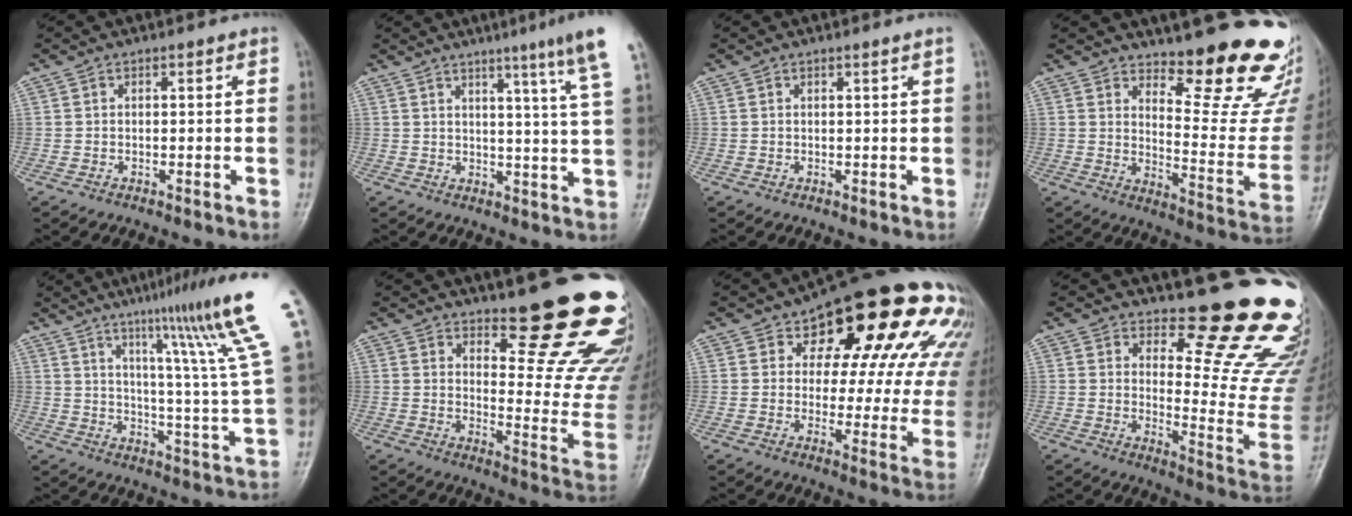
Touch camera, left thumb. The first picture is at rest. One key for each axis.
{"total": 11.2, "fx": 7.5, "fy": -1.3, "fz": 8.3, "tx": -0.107, "ty": -0.039, "tz": 0.081}
{"total": 0.7, "fx": 0.3, "fy": -0.3, "fz": 0.5, "tx": -0.018, "ty": -0.006, "tz": 0.010}
{"total": 17.8, "fx": 14.9, "fy": 4.0, "fz": 8.8, "tx": -0.066, "ty": -0.166, "tz": 0.191}
{"total": 18.3, "fx": 10.8, "fy": -0.6, "fz": 14.8, "tx": -0.201, "ty": -0.062, "tz": 0.148}
{"total": 20.2, "fx": 14.0, "fy": 5.5, "fz": 13.4, "tx": -0.132, "ty": -0.121, "tz": 0.186}
{"total": 24.4, "fx": 12.4, "fy": 12.1, "fz": 17.2, "tx": -0.189, "ty": -0.010, "tz": 0.153}
{"total": 18.2, "fx": 15.3, "fy": 4.3, "fz": 8.8, "tx": -0.062, "ty": -0.176, "tz": 0.188}